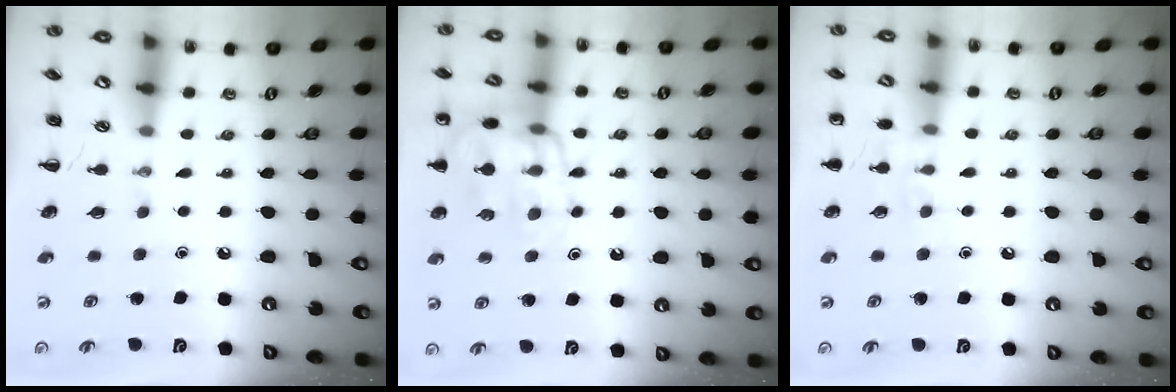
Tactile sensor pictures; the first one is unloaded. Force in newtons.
{"total": 15.5, "press": 15.4, "slide": 1.7}
{"total": 6.3, "press": 6.2, "slide": 1.2}